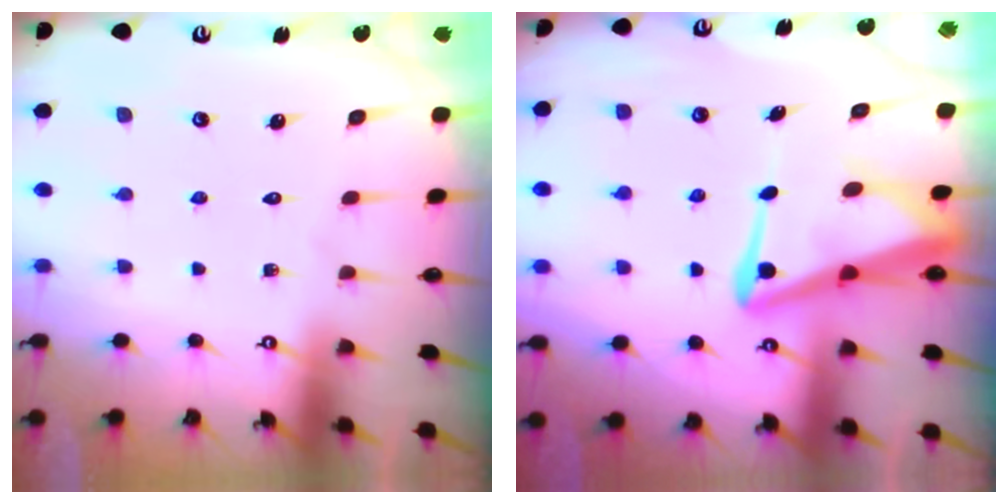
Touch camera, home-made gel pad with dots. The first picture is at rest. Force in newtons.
{"total": 9.1, "press": 9.1, "slide": 1.0}